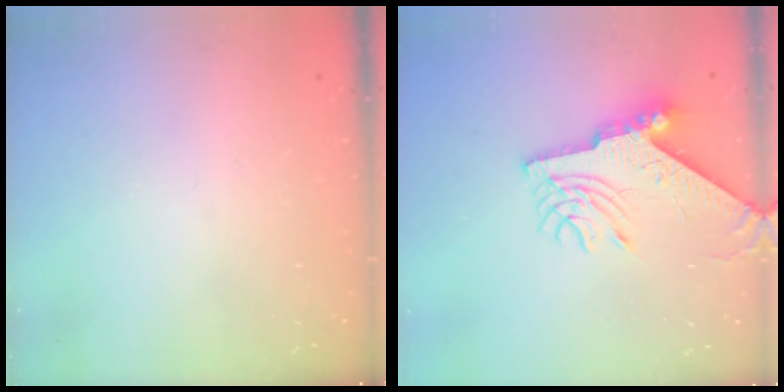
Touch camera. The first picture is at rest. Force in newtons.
{"total": 10.4, "press": 10.4, "slide": 1.2}